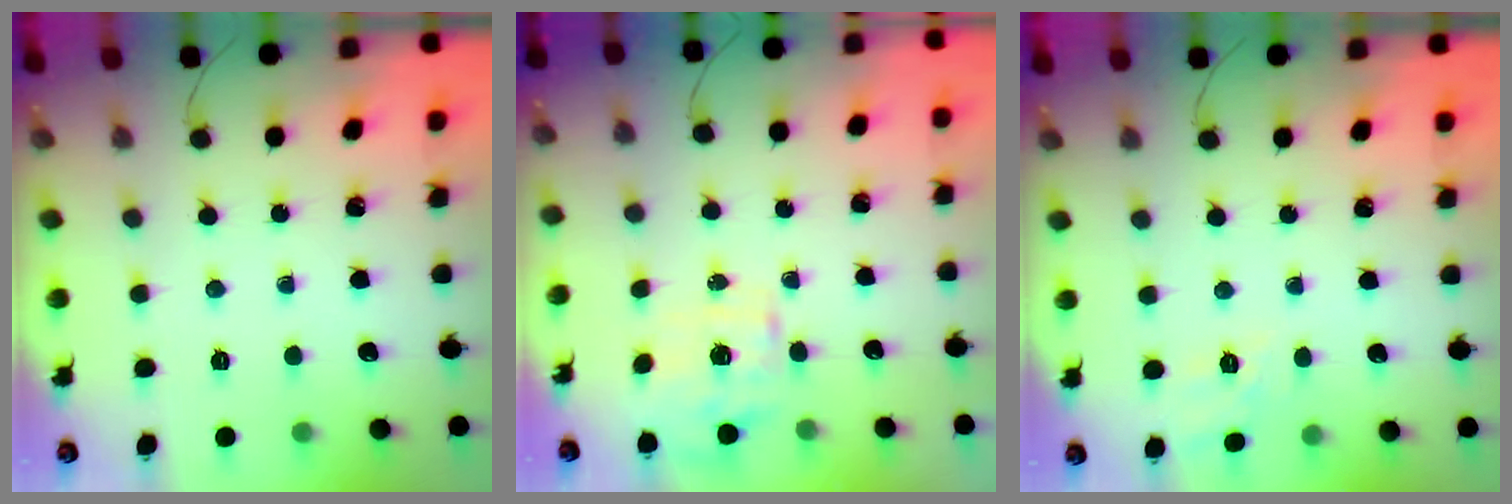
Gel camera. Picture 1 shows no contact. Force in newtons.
{"total": 1.8, "press": 1.8, "slide": 0.5}
{"total": 9.4, "press": 9.2, "slide": 1.7}